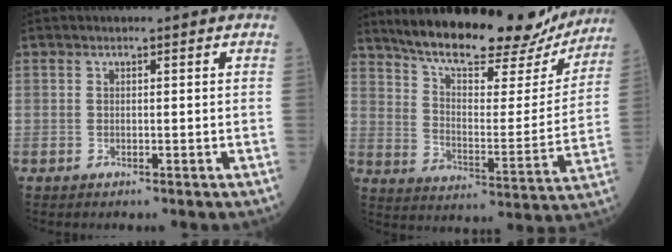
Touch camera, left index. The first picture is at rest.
{"total": 24.8, "force": [21.2, 6.2, 11.2], "torque": [-0.172, -0.011, 0.291]}